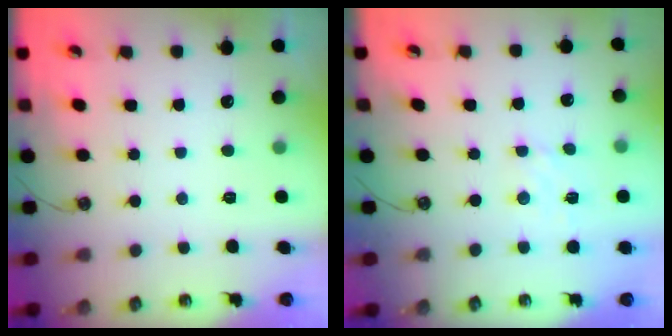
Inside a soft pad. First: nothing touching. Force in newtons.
{"total": 3.4, "press": 3.4, "slide": 0.3}